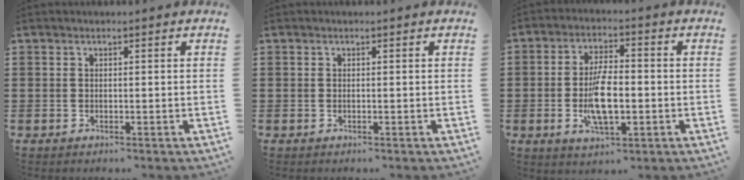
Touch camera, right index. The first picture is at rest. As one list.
[{"total": 0.0}, {"total": 8.2, "force": [-1.5, 3.4, 7.3], "torque": [-0.151, -0.001, -0.029]}]